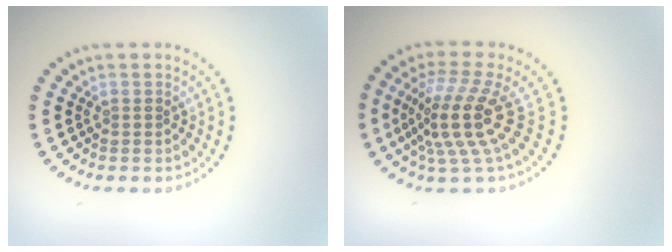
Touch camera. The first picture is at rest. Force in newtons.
{"total": 5.2, "press": 3.7, "slide": 3.6}